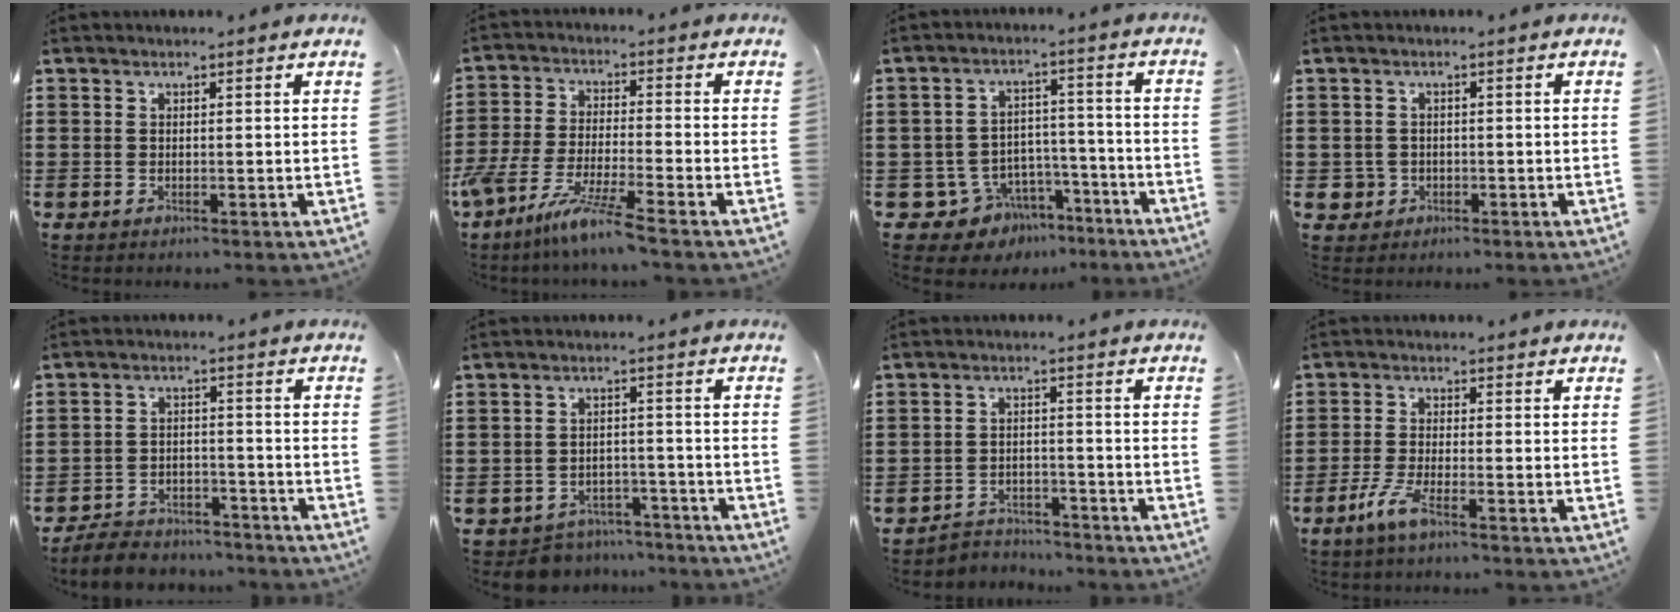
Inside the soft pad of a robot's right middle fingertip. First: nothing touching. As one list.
[{"total": 8.6, "force": [-7.2, -0.5, 4.7], "torque": [-0.111, -0.014, -0.145]}, {"total": 6.7, "force": [-5.0, 4.3, 1.1], "torque": [-0.039, 0.026, -0.097]}, {"total": 2.0, "force": [-0.7, 1.8, 0.5], "torque": [-0.017, -0.001, -0.016]}, {"total": 5.0, "force": [-4.9, 0.9, 0.5], "torque": [-0.021, 0.006, -0.103]}, {"total": 4.1, "force": [-4.0, 0.9, -0.3], "torque": [-0.003, 0.006, -0.085]}, {"total": 3.4, "force": [-3.3, 0.7, -0.2], "torque": [-0.005, 0.001, -0.072]}, {"total": 4.1, "force": [-2.3, 0.4, 3.4], "torque": [-0.082, -0.011, -0.049]}]